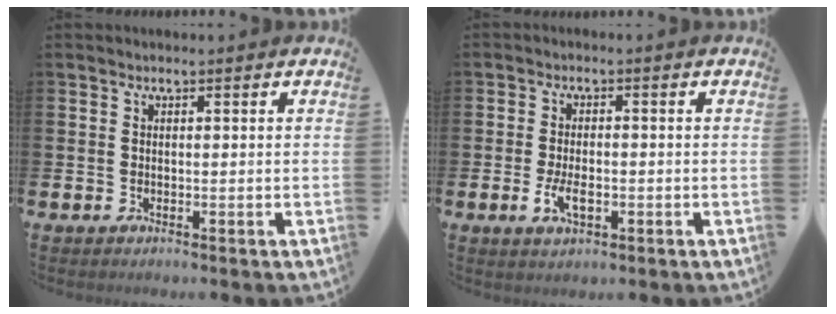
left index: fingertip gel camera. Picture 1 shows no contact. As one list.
[{"total": 3.4, "force": [-0.8, 1.7, 2.9], "torque": [-0.046, -0.004, -0.017]}]